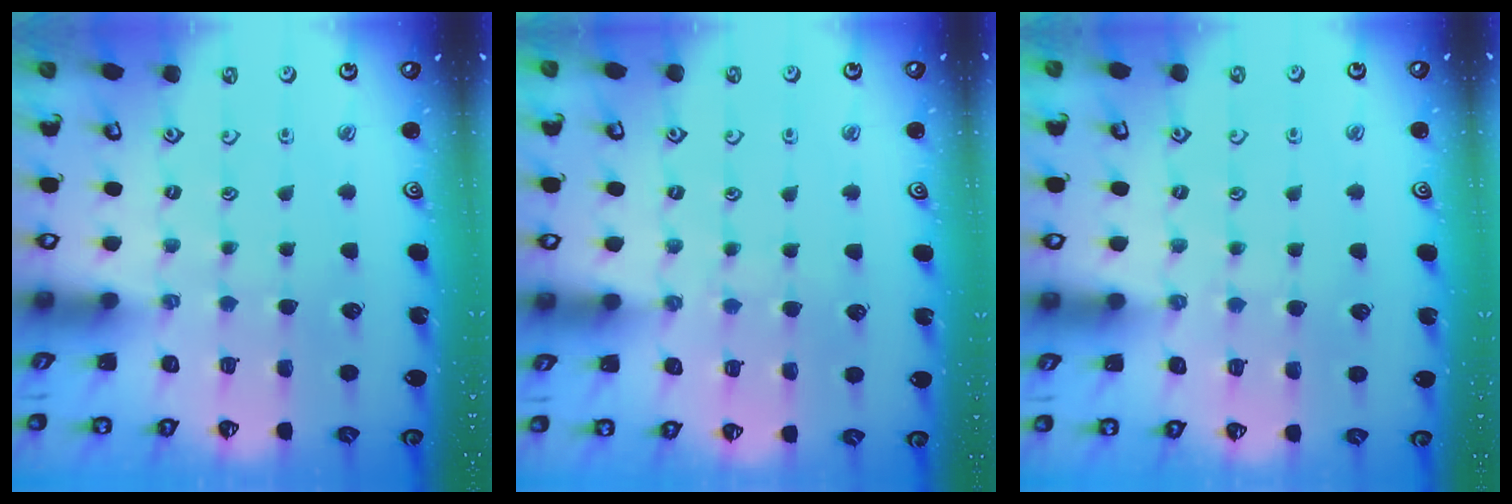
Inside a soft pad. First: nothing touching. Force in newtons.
{"total": 5.6, "press": 5.6, "slide": 0.7}
{"total": 2.5, "press": 2.4, "slide": 0.4}